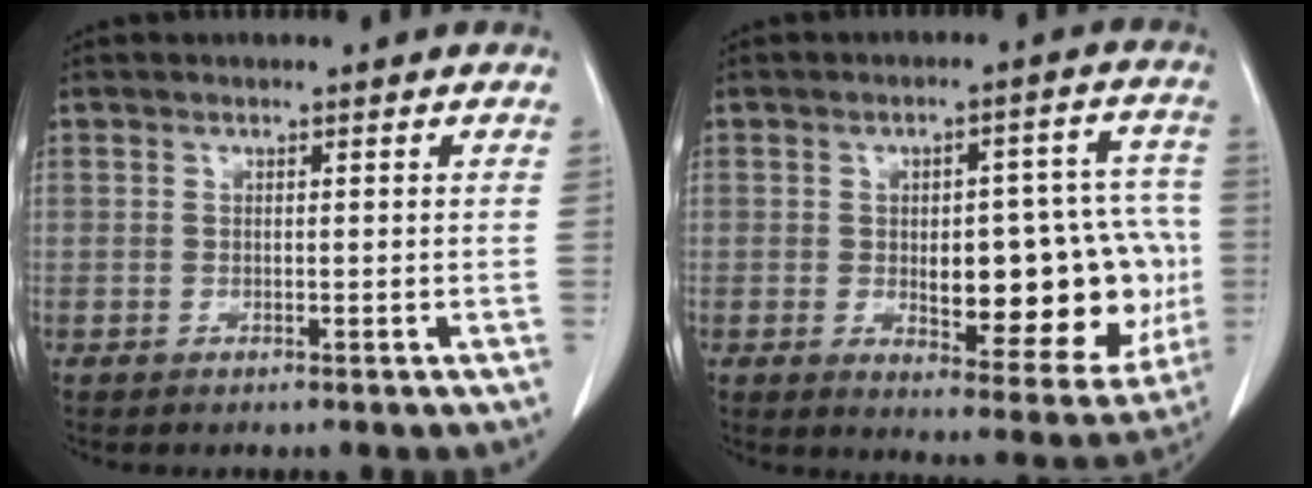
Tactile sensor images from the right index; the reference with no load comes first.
{"total": 18.4, "force": [-2.2, 7.2, 16.8], "torque": [-0.170, 0.027, -0.003]}